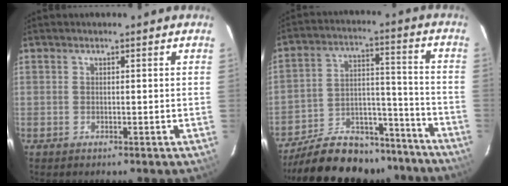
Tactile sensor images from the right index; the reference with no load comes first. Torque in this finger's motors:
{"motor_torque": [1.24, -0.90, 0.84, 0.13]}